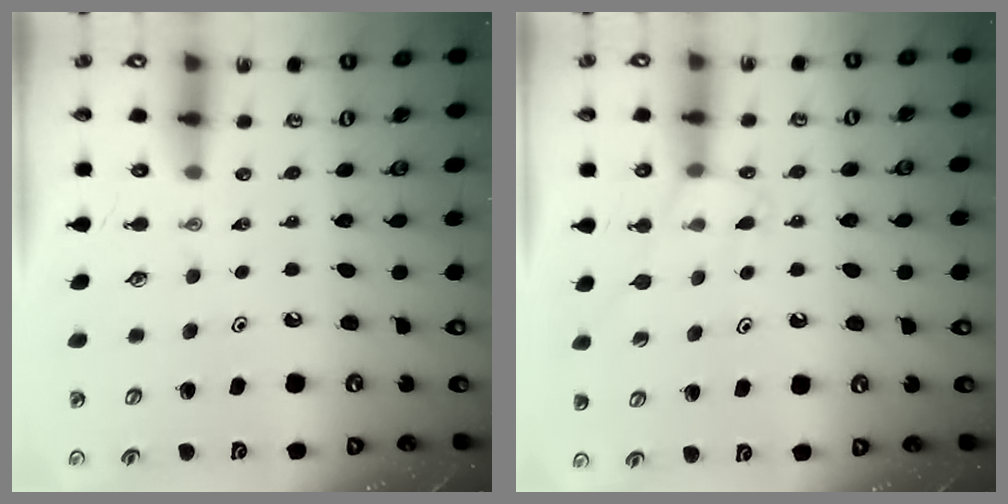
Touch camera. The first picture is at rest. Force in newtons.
{"total": 5.6, "press": 5.5, "slide": 0.8}